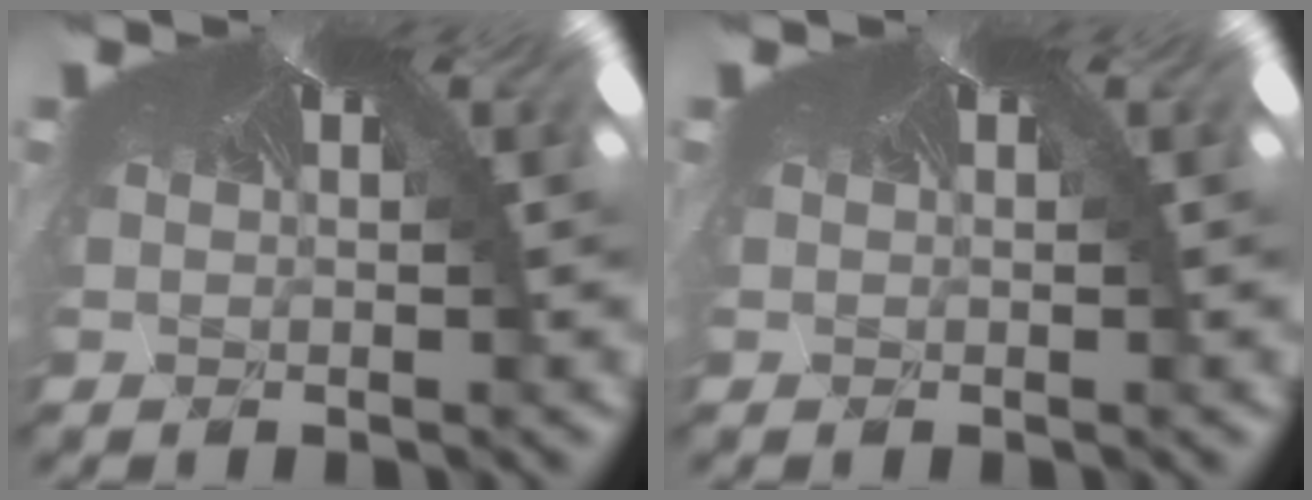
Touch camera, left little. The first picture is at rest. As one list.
[{"total": 0.0}]